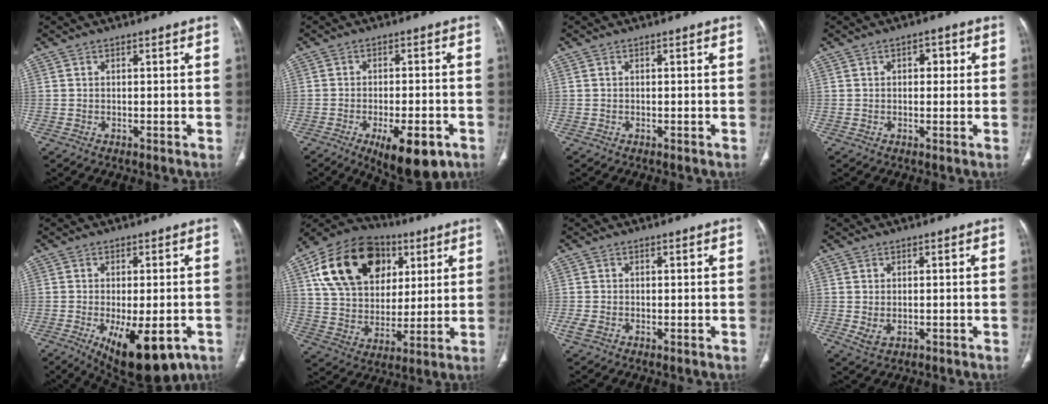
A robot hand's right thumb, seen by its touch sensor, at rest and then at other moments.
{"total": 11.1, "force": [-5.3, 4.0, 8.8], "torque": [-0.120, 0.005, -0.070]}
{"total": 0.0}
{"total": 2.8, "force": [0.7, 1.7, 2.1], "torque": [-0.012, -0.001, 0.006]}
{"total": 13.6, "force": [-5.6, 5.7, 11.0], "torque": [-0.151, -0.008, -0.068]}
{"total": 23.1, "force": [8.8, 16.4, 13.8], "torque": [-0.226, 0.002, 0.149]}
{"total": 2.0, "force": [-0.7, 1.3, 1.4], "torque": [-0.040, 0.001, -0.014]}
{"total": 2.7, "force": [-0.4, 1.8, 2.0], "torque": [-0.040, -0.001, 0.001]}